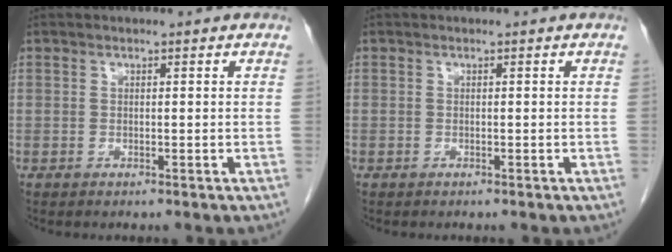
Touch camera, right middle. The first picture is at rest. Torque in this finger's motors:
{"motor_torque": [0.00, -0.05, -0.69, -0.21]}